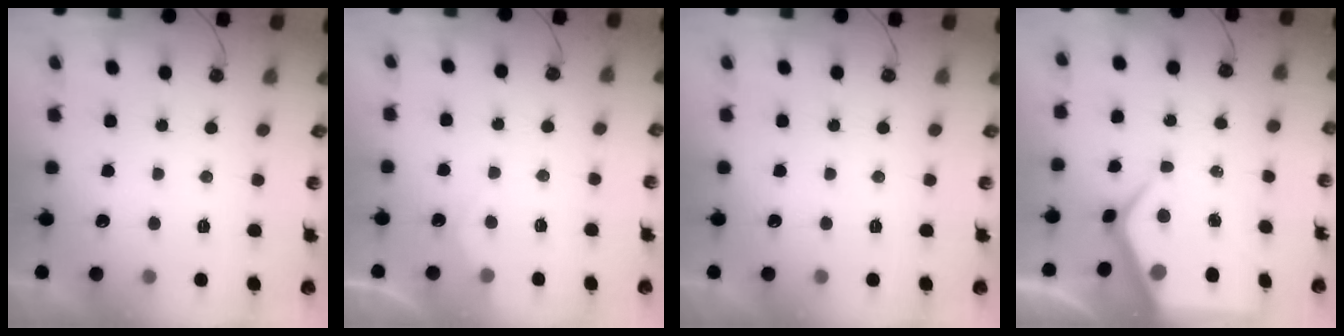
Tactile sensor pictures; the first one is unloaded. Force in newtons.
{"total": 2.9, "press": 2.9, "slide": 0.4}
{"total": 0.0}
{"total": 9.8, "press": 9.8, "slide": 0.8}